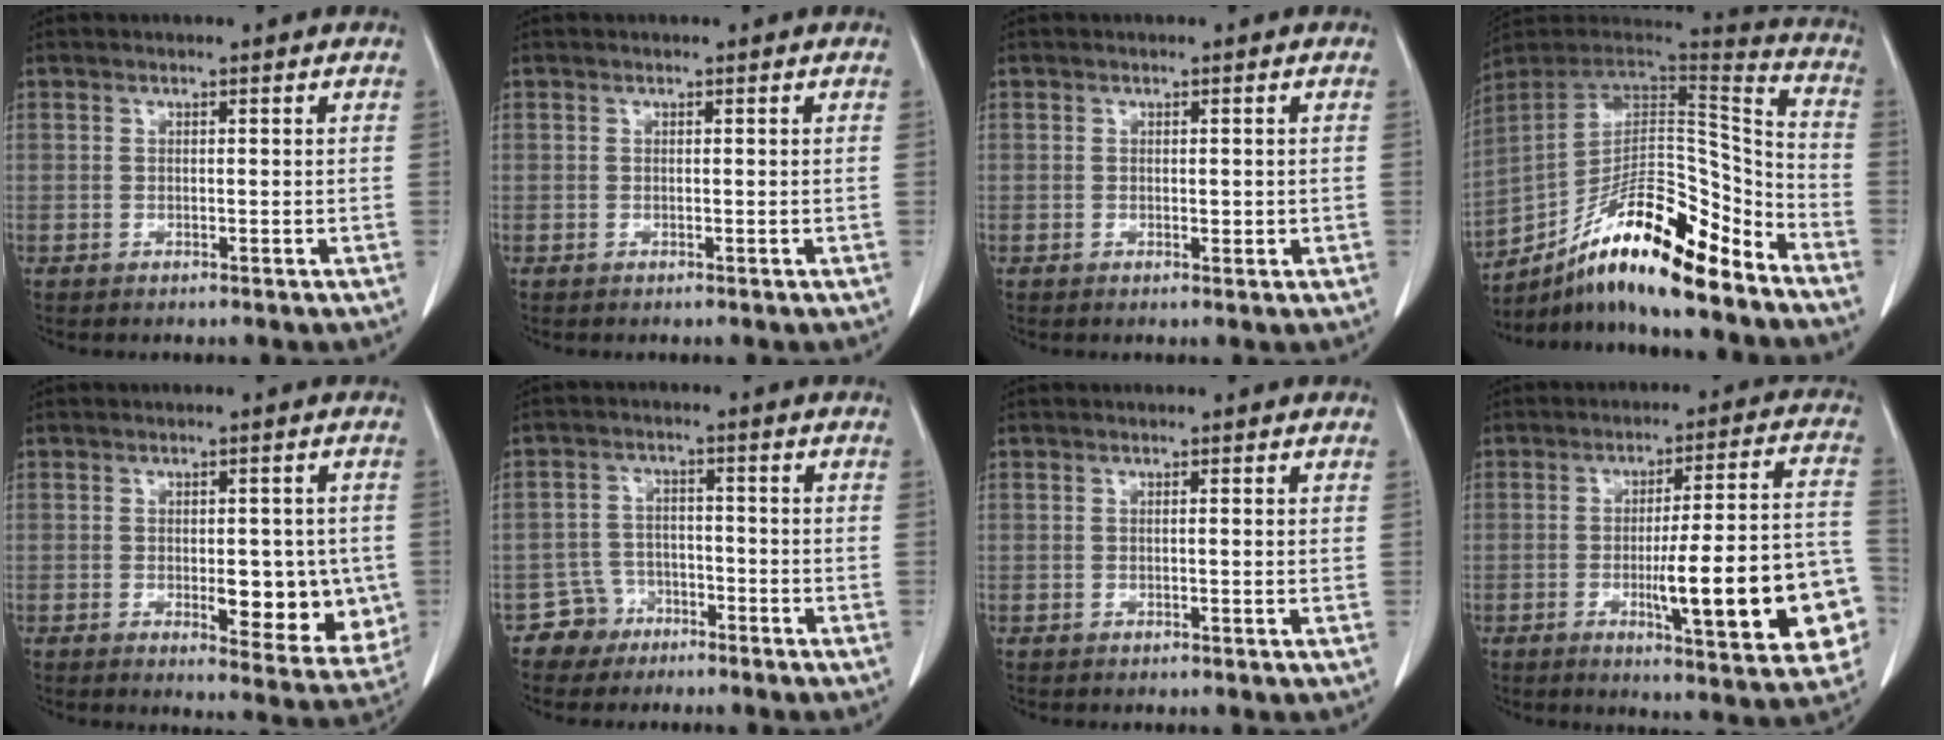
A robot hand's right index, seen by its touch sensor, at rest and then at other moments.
{"total": 0.0}
{"total": 1.2, "force": [-0.1, 0.6, 1.0], "torque": [-0.013, -0.001, 0.002]}
{"total": 21.3, "force": [-15.1, 4.4, 14.3], "torque": [-0.226, 0.014, -0.257]}
{"total": 10.6, "force": [-1.6, 4.6, 9.4], "torque": [-0.102, -0.007, -0.008]}
{"total": 4.7, "force": [-3.1, 3.5, -0.4], "torque": [0.014, 0.014, -0.055]}
{"total": 0.8, "force": [0.1, 0.0, 0.7], "torque": [-0.013, 0.001, 0.002]}
{"total": 18.5, "force": [-4.8, 2.8, 17.7], "torque": [-0.179, 0.024, -0.053]}